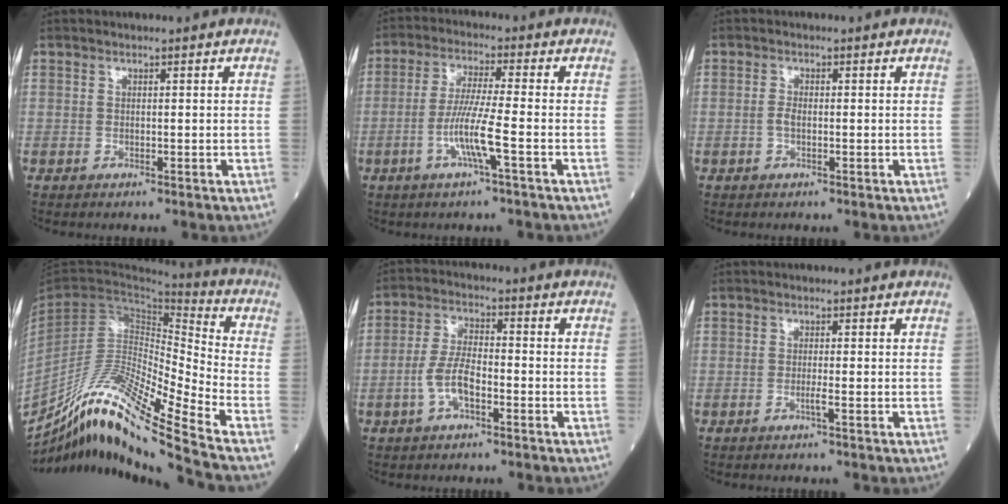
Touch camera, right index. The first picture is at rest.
{"total": 7.0, "force": [-2.5, -0.5, 6.5], "torque": [-0.131, -0.005, -0.052]}
{"total": 1.3, "force": [-0.3, 0.5, 1.2], "torque": [-0.024, 0.003, -0.006]}
{"total": 18.6, "force": [-14.7, -1.7, 11.2], "torque": [-0.215, -0.003, -0.271]}
{"total": 6.1, "force": [-2.3, 2.2, 5.2], "torque": [-0.111, 0.008, -0.047]}
{"total": 1.0, "force": [-0.5, -0.3, 0.8], "torque": [-0.013, 0.000, -0.011]}